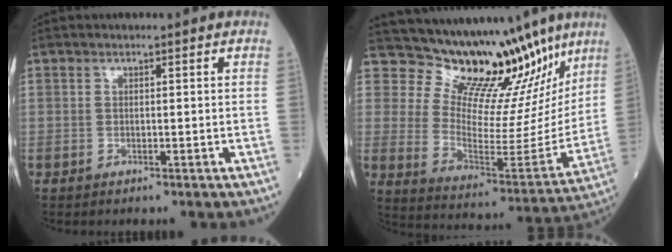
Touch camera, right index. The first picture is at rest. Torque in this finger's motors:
{"motor_torque": [-0.16, 0.73, 0.02, -0.03]}